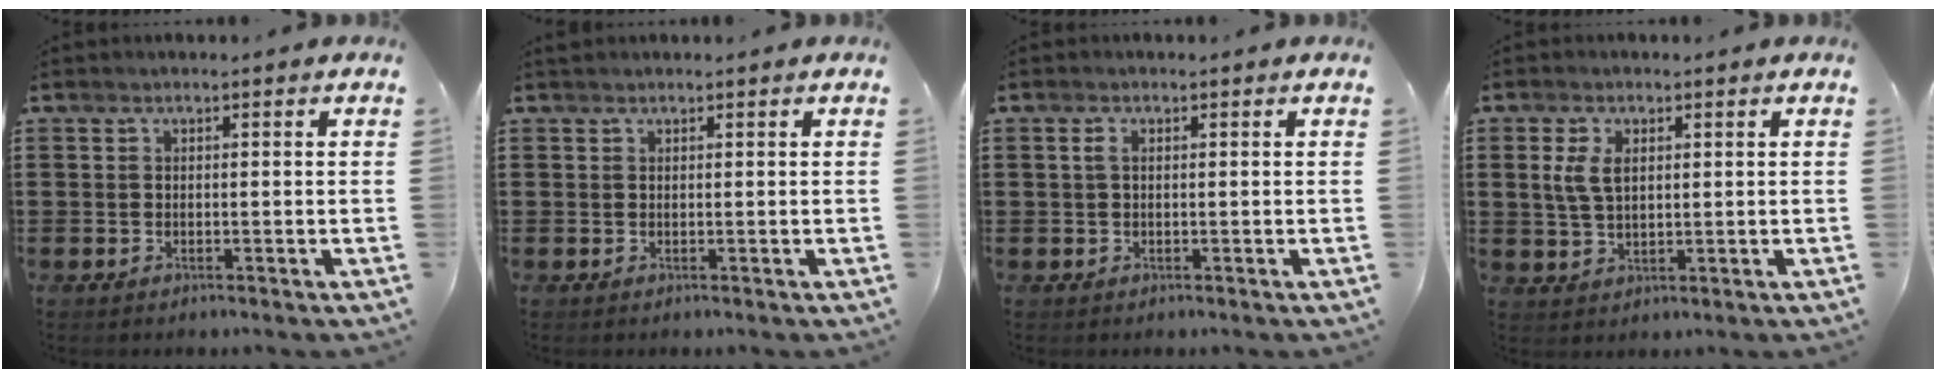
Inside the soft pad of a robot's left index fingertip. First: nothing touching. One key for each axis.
{"total": 0.5, "fx": 0.4, "fy": 0.2, "fz": 0.1, "tx": -0.004, "ty": 0.001, "tz": 0.009}
{"total": 1.3, "fx": 0.3, "fy": 0.6, "fz": 1.2, "tx": -0.026, "ty": 0.005, "tz": 0.004}
{"total": 4.4, "fx": 1.3, "fy": 2.3, "fz": 3.5, "tx": -0.084, "ty": 0.006, "tz": 0.020}